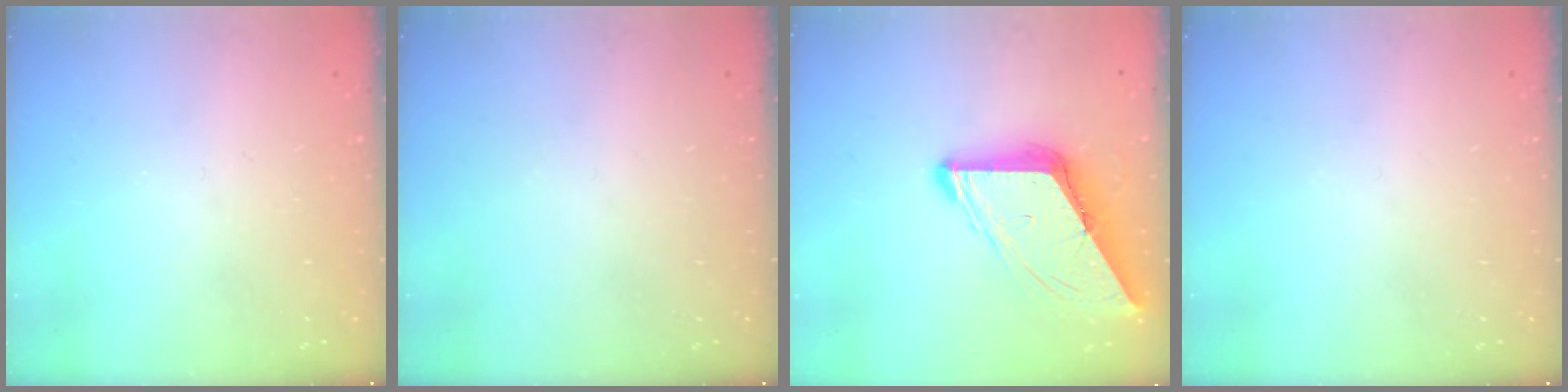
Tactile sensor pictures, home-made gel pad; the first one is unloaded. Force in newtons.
{"total": 0.0}
{"total": 10.6, "press": 10.5, "slide": 1.3}
{"total": 0.0}